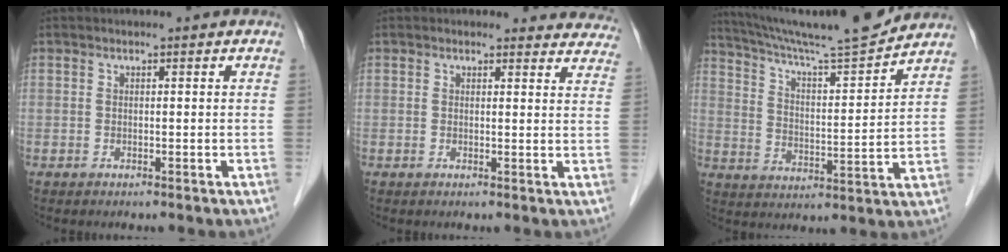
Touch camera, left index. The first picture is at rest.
{"total": 10.2, "force": [9.8, 2.9, 0.3], "torque": [0.048, -0.020, 0.065]}
{"total": 15.9, "force": [15.0, -0.6, 5.3], "torque": [-0.097, -0.013, 0.237]}